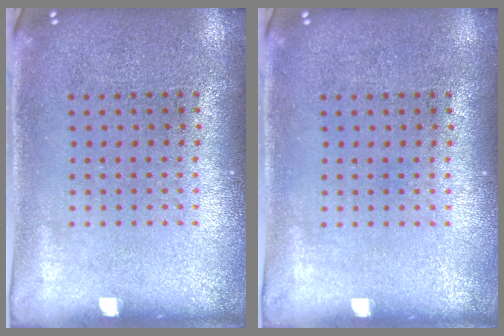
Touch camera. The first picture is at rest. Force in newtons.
{"total": 0.0}